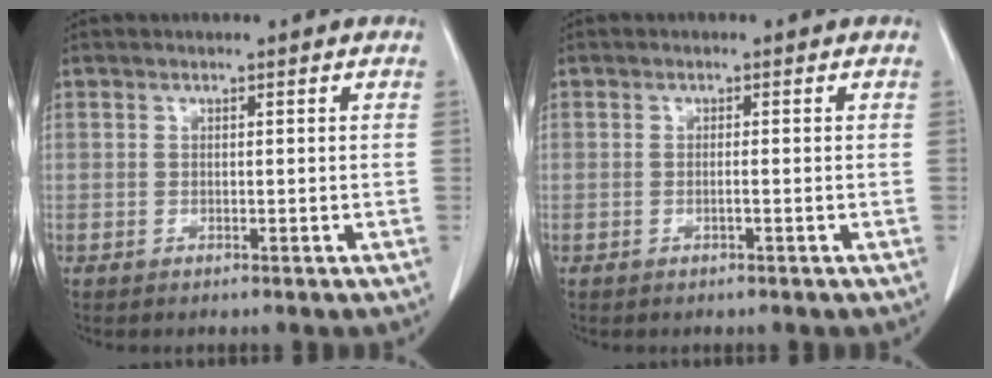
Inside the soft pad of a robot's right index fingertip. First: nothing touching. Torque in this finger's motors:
{"motor_torque": [-0.02, -0.07, 0.02, -0.01]}